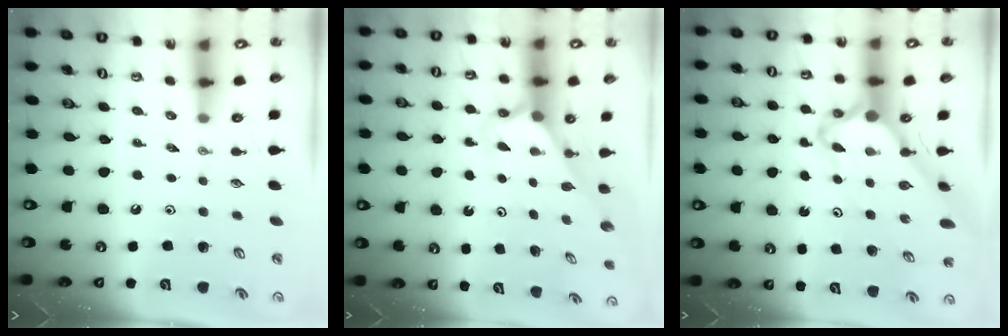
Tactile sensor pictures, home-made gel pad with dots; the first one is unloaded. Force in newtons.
{"total": 2.6, "press": 2.6, "slide": 0.1}
{"total": 6.0, "press": 6.0, "slide": 0.5}